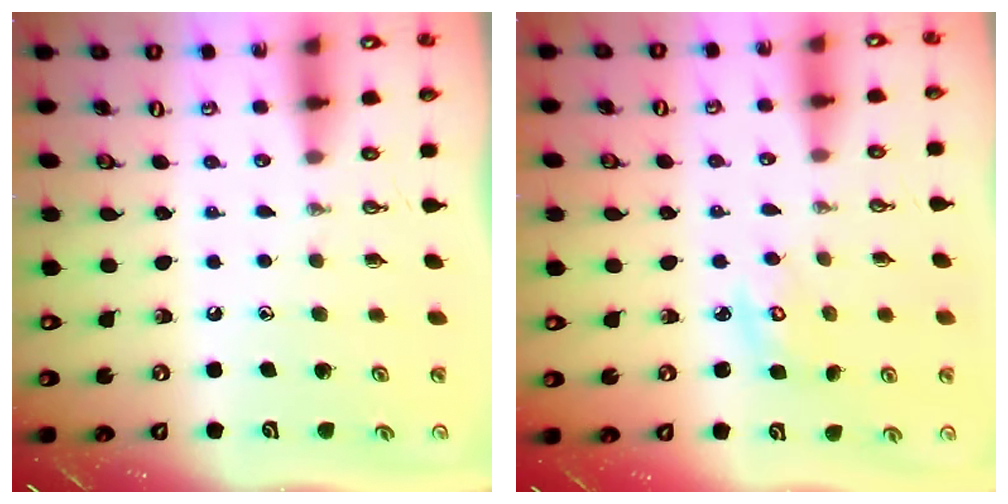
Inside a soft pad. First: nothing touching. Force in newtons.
{"total": 3.0, "press": 3.0, "slide": 0.1}